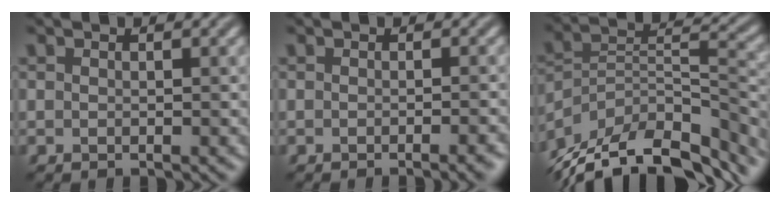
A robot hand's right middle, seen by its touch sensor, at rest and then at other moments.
{"total": 2.5, "force": [-1.2, 0.7, 2.1], "torque": [-0.012, 0.003, -0.016]}
{"total": 13.7, "force": [-10.6, 5.2, 6.9], "torque": [-0.151, 0.022, -0.176]}